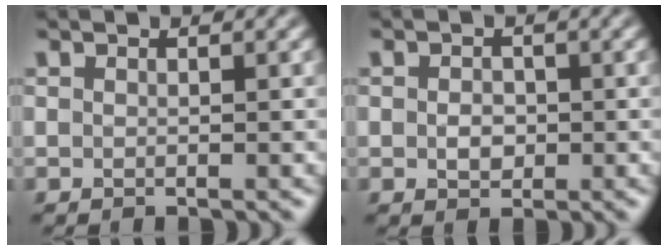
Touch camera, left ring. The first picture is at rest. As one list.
[{"total": 1.8, "force": [-0.2, 1.4, 1.2], "torque": [-0.023, -0.003, -0.003]}]